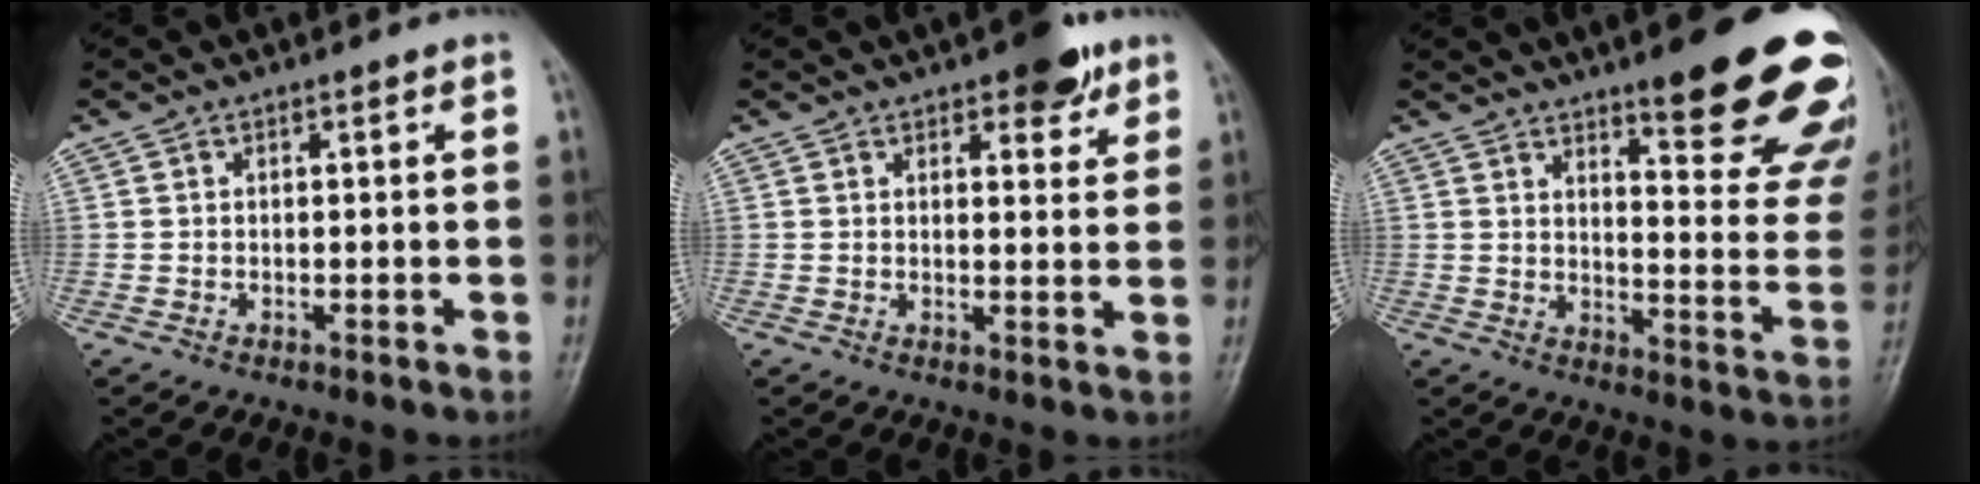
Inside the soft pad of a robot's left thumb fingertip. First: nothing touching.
{"total": 7.0, "force": [4.3, 3.0, 4.7], "torque": [-0.034, -0.018, 0.053]}
{"total": 22.4, "force": [15.2, 5.1, 15.7], "torque": [-0.161, -0.085, 0.192]}